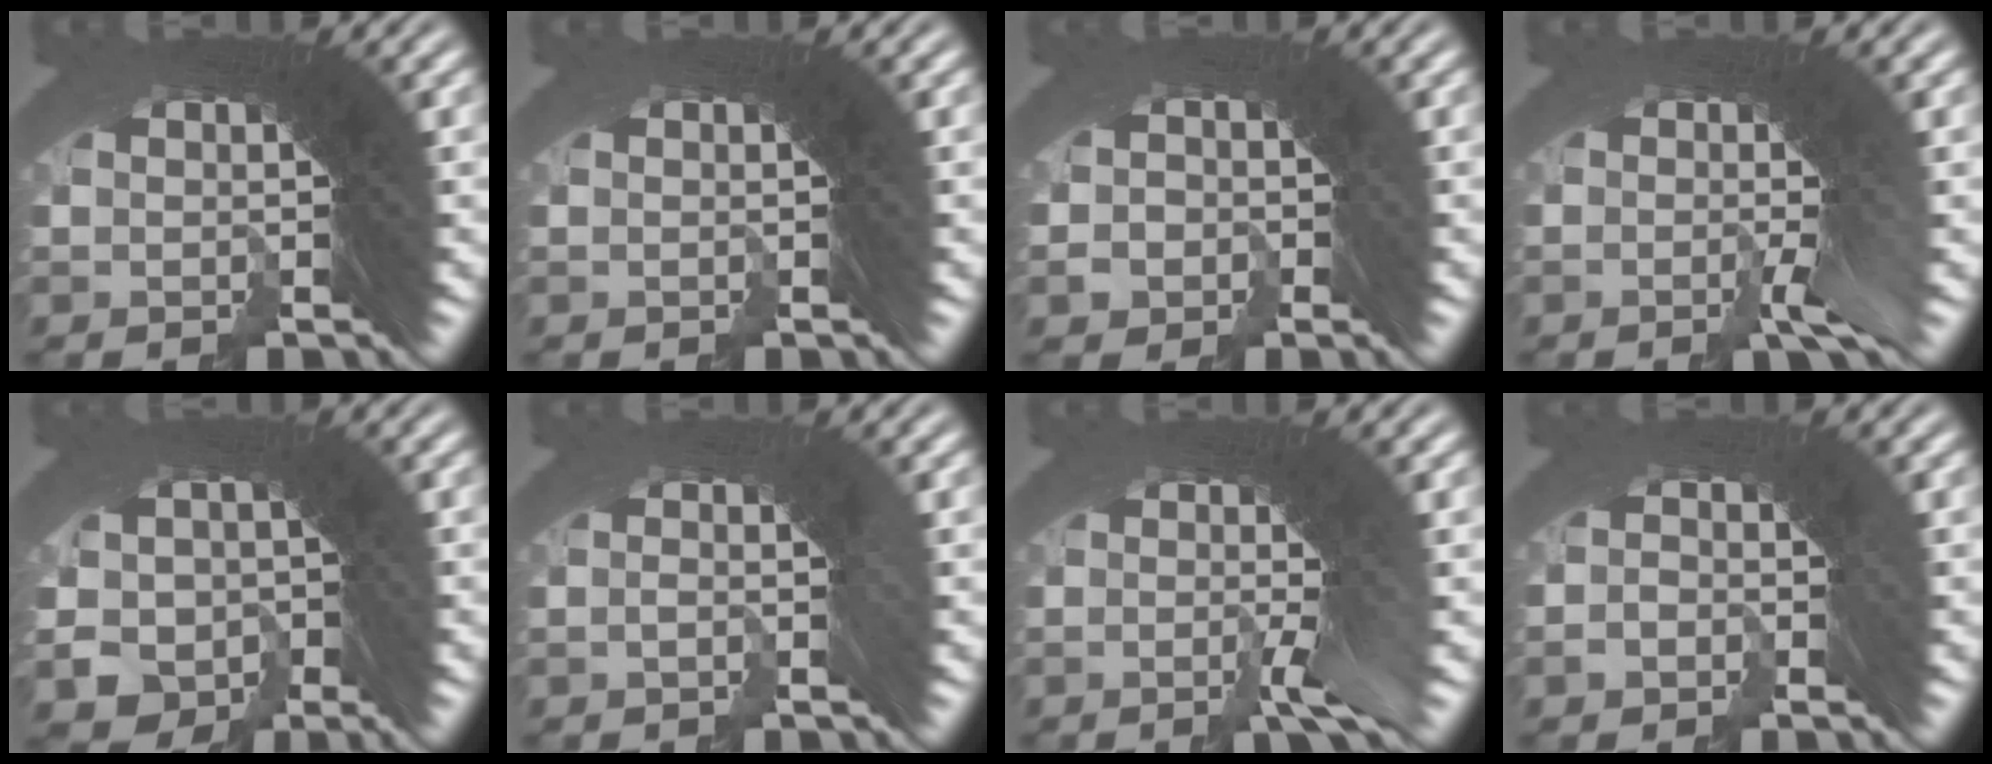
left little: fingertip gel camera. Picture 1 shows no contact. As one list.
[{"total": 0.0}, {"total": 2.2, "force": [-1.4, 1.6, -0.1], "torque": [0.005, 0.002, -0.030]}, {"total": 2.6, "force": [-1.0, -0.4, 2.4], "torque": [-0.027, 0.014, -0.026]}, {"total": 12.2, "force": [-3.4, 10.8, 4.7], "torque": [-0.138, -0.067, -0.042]}, {"total": 1.4, "force": [-1.2, -0.4, 0.6], "torque": [-0.003, 0.011, -0.023]}, {"total": 3.0, "force": [-1.2, -0.5, 2.7], "torque": [-0.030, 0.013, -0.028]}, {"total": 1.6, "force": [-1.5, -0.1, -0.3], "torque": [0.023, 0.014, -0.035]}]